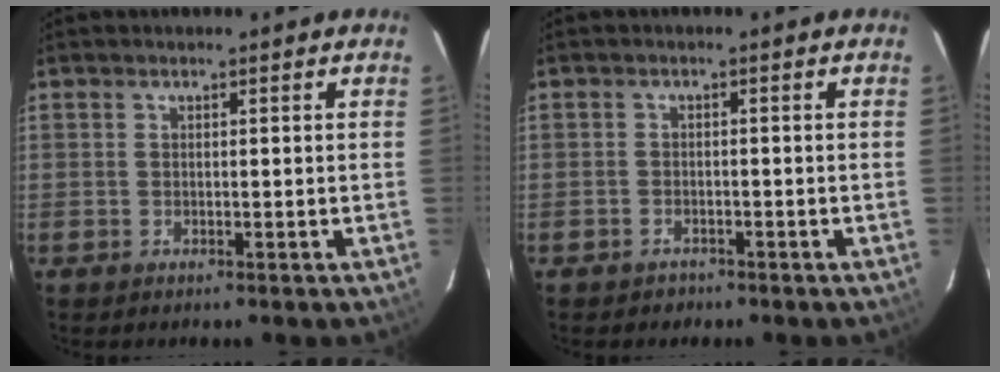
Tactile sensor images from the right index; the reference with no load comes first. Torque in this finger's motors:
{"motor_torque": [0.04, -0.08, 0.06, 0.00]}